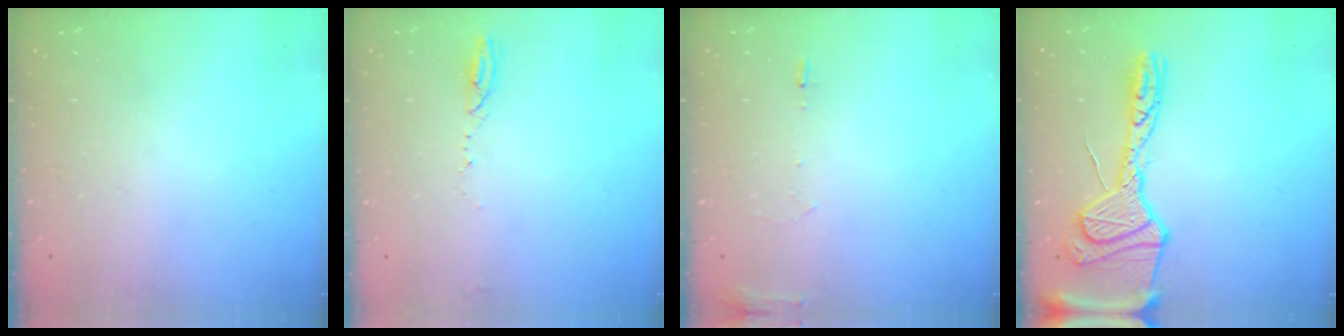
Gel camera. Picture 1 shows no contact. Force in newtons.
{"total": 4.7, "press": 4.7, "slide": 0.5}
{"total": 6.4, "press": 6.2, "slide": 1.5}
{"total": 19.1, "press": 19.0, "slide": 1.7}